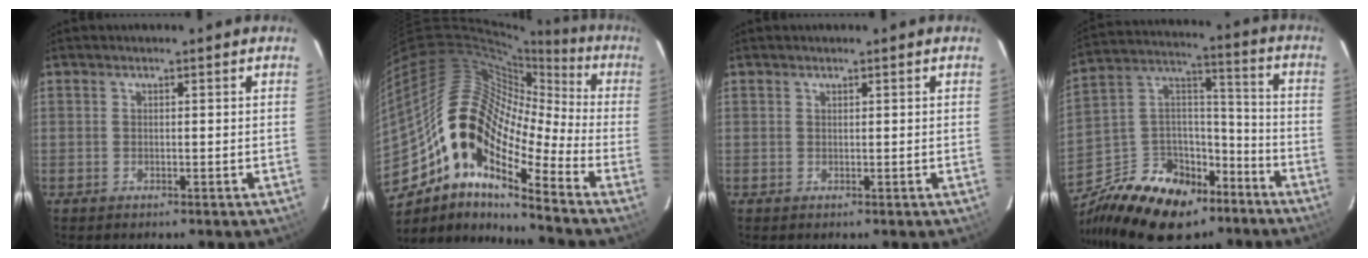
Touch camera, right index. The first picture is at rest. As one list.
[{"total": 18.4, "force": [-8.5, 7.4, 14.6], "torque": [-0.238, -0.007, -0.180]}, {"total": 0.0}, {"total": 21.4, "force": [-13.9, 12.9, 9.9], "torque": [-0.221, 0.058, -0.213]}]